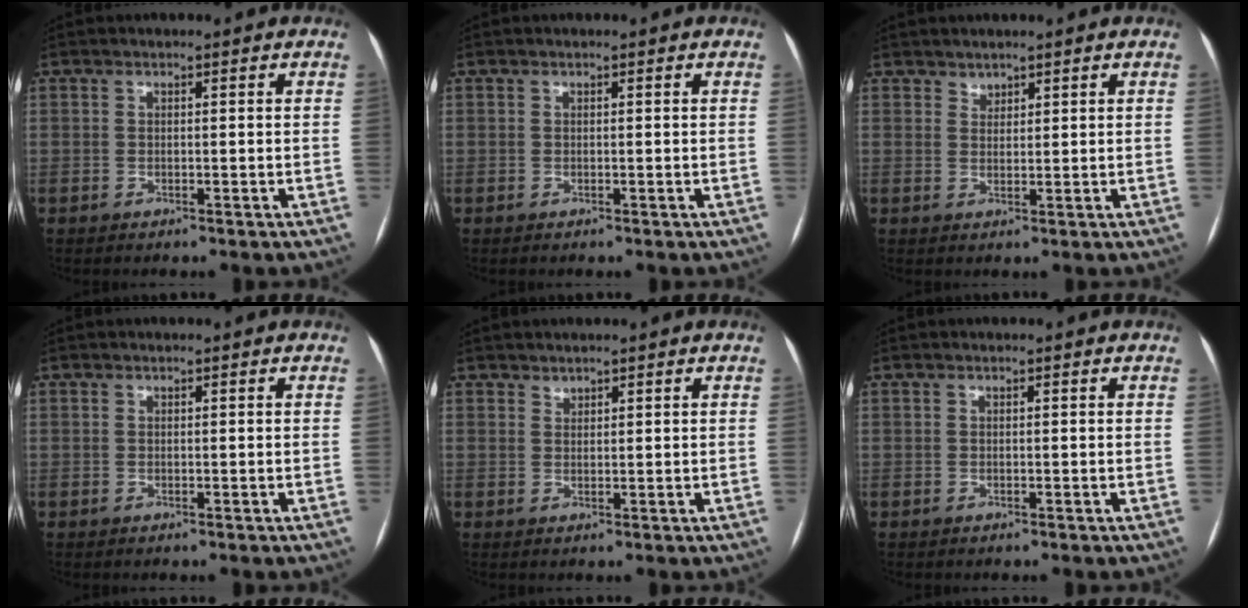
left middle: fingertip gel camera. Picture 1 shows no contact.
{"total": 0.0}
{"total": 1.4, "force": [1.2, 0.8, 0.0], "torque": [0.005, 0.001, 0.020]}
{"total": 0.0}
{"total": 1.0, "force": [0.9, 0.3, 0.0], "torque": [0.002, -0.001, 0.016]}
{"total": 0.0}